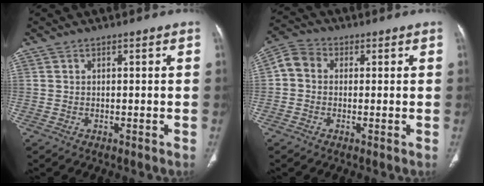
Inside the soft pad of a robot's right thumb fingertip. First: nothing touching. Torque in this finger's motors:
{"motor_torque": [0.08, 0.03, 0.36, -0.36, 0.02]}